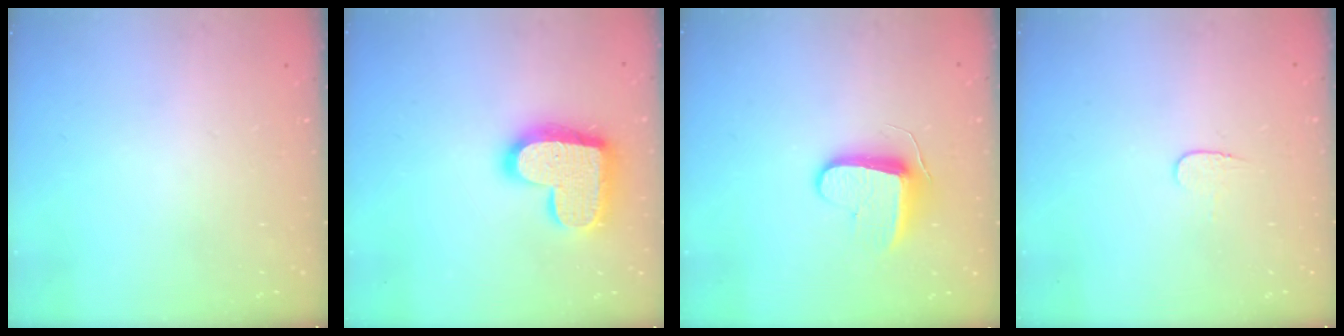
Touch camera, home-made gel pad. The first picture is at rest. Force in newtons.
{"total": 17.7, "press": 17.7, "slide": 1.2}
{"total": 9.3, "press": 9.3, "slide": 0.1}
{"total": 4.0, "press": 4.0, "slide": 0.4}